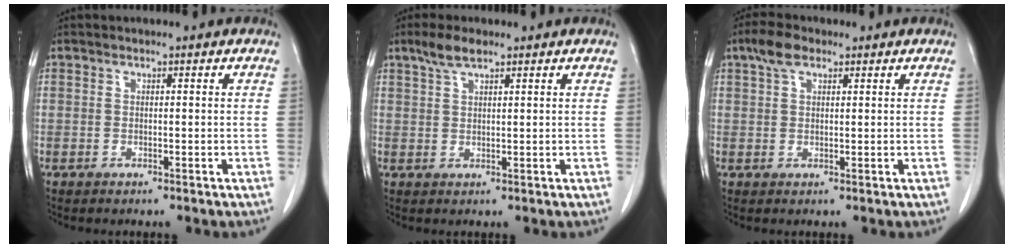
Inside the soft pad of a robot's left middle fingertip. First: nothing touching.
{"total": 3.4, "force": [2.5, 0.8, 2.2], "torque": [-0.053, 0.007, 0.052]}
{"total": 3.7, "force": [2.3, 1.7, 2.4], "torque": [-0.055, 0.015, 0.045]}